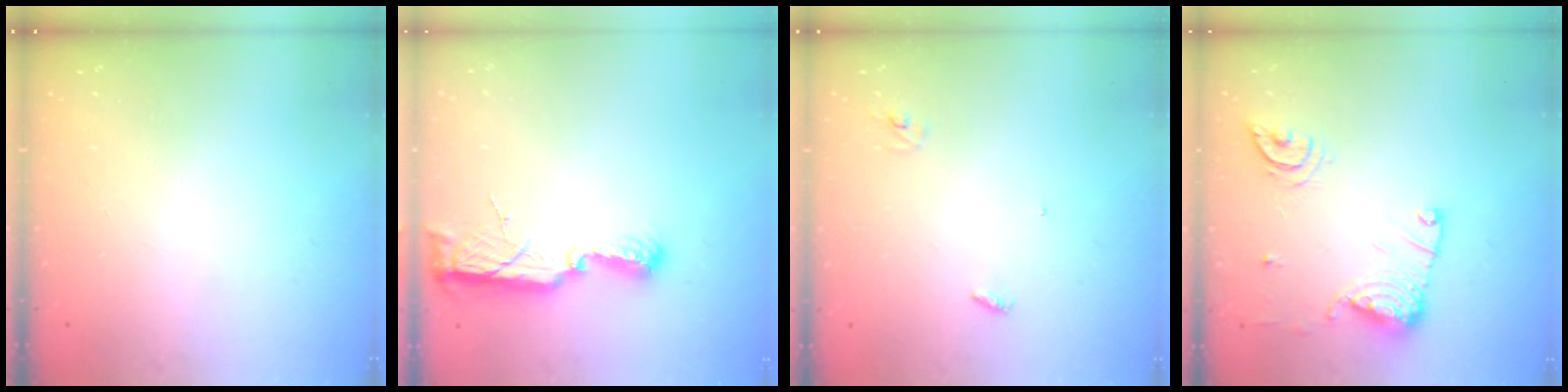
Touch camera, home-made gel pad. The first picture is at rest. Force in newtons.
{"total": 10.6, "press": 9.3, "slide": 5.2}
{"total": 2.8, "press": 2.8, "slide": 0.3}
{"total": 12.2, "press": 12.2, "slide": 1.2}